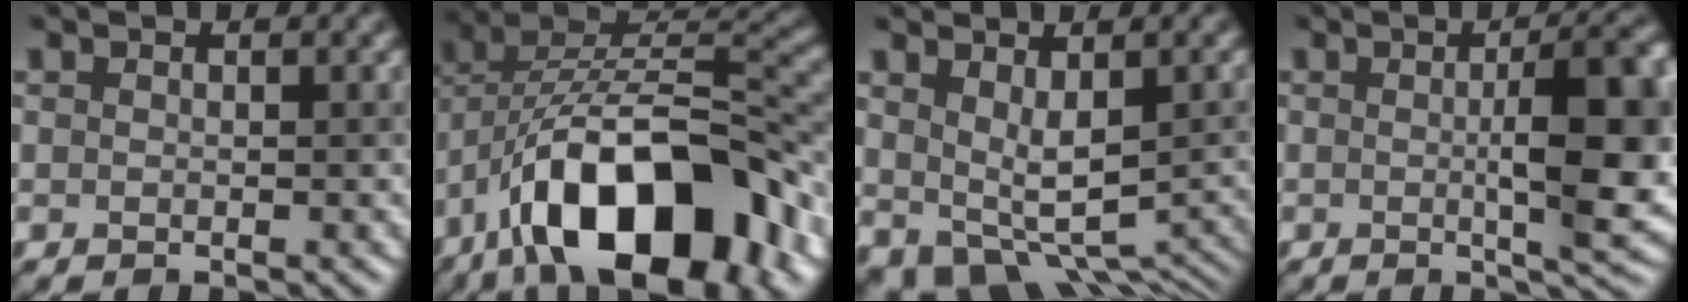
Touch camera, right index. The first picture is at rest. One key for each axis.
{"total": 14.8, "fx": -7.2, "fy": 6.6, "fz": 11.2, "tx": -0.169, "ty": 0.013, "tz": -0.126}
{"total": 6.0, "fx": -0.4, "fy": 3.4, "fz": 5.0, "tx": -0.087, "ty": -0.031, "tz": 0.010}
{"total": 8.5, "fx": 0.1, "fy": 2.0, "fz": 8.3, "tx": -0.105, "ty": 0.000, "tz": 0.002}